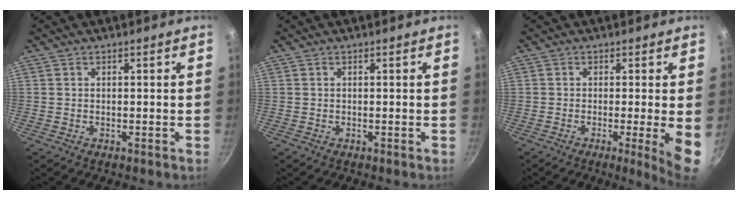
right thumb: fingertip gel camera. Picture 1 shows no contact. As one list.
[{"total": 0.0}, {"total": 6.9, "force": [-1.1, 0.4, 6.8], "torque": [-0.089, -0.011, -0.015]}]